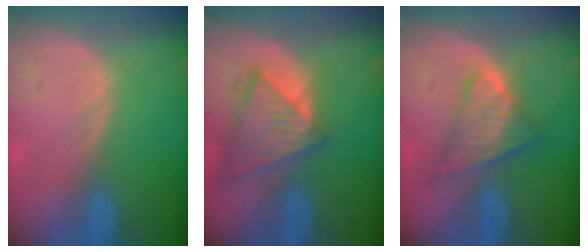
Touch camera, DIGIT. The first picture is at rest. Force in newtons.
{"total": 8.2, "press": 7.2, "slide": 3.9}
{"total": 6.5, "press": 5.8, "slide": 2.9}